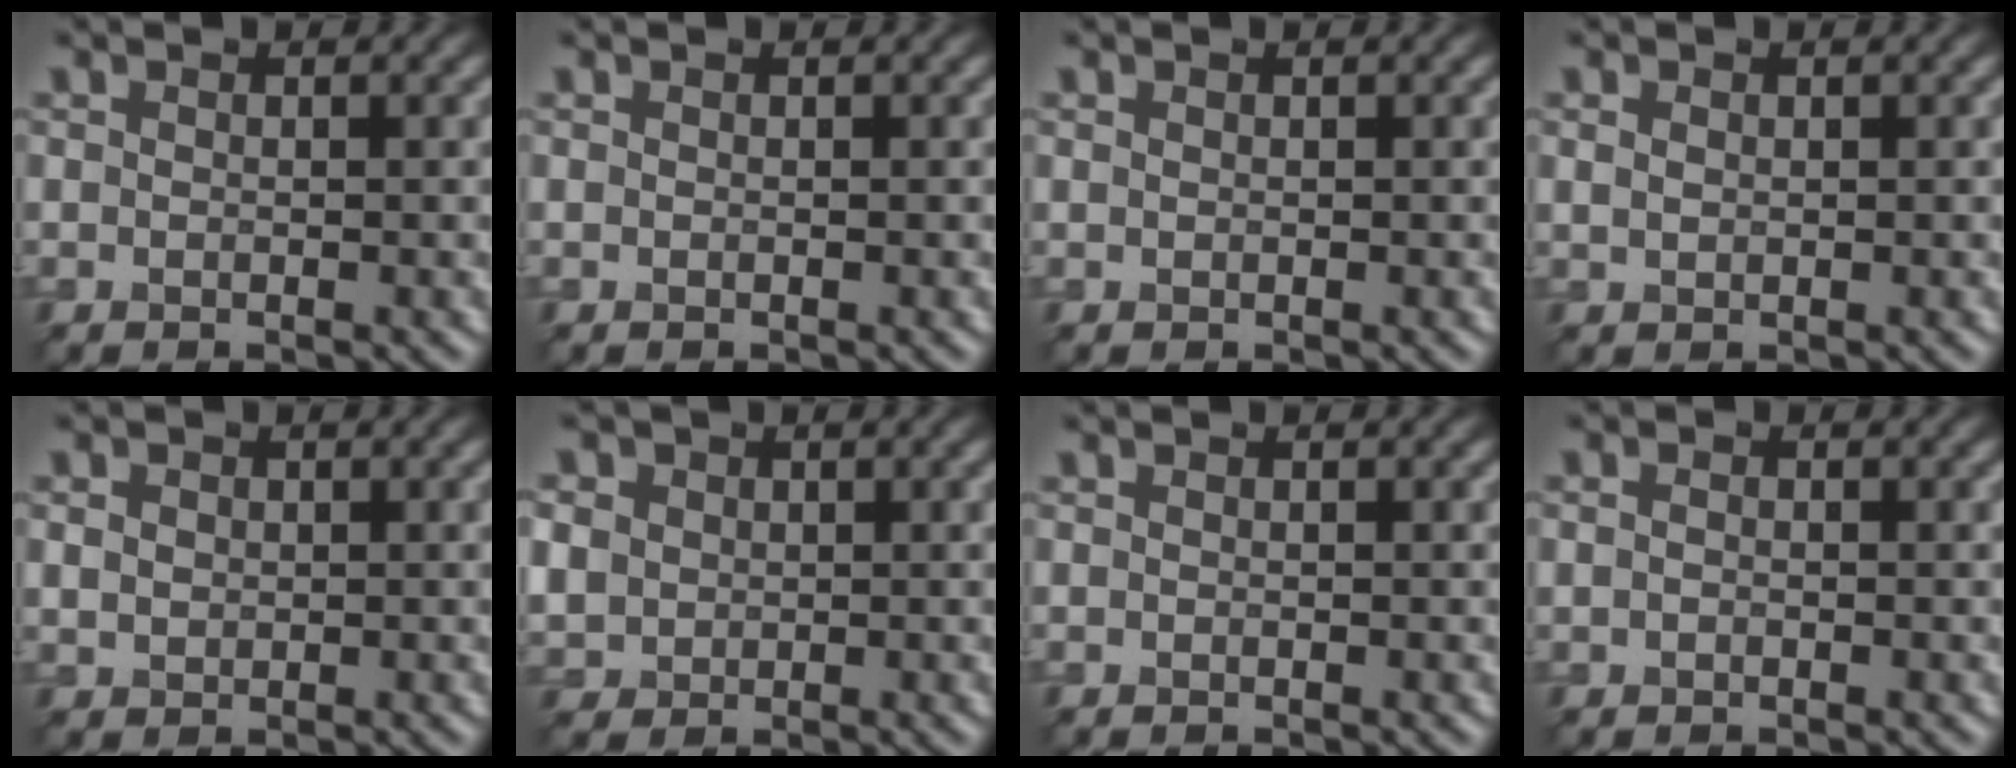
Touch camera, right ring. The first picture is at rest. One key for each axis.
{"total": 0.0}
{"total": 0.0}
{"total": 0.7, "fx": 0.3, "fy": 0.5, "fz": 0.5, "tx": -0.014, "ty": -0.003, "tz": 0.007}
{"total": 1.3, "fx": 0.3, "fy": 1.1, "fz": 0.6, "tx": -0.013, "ty": -0.003, "tz": 0.006}
{"total": 5.0, "fx": 1.4, "fy": 4.3, "fz": 2.2, "tx": -0.083, "ty": 0.018, "tz": 0.019}
{"total": 0.0}
{"total": 0.6, "fx": -0.1, "fy": 0.5, "fz": 0.4, "tx": -0.006, "ty": -0.002, "tz": -0.004}